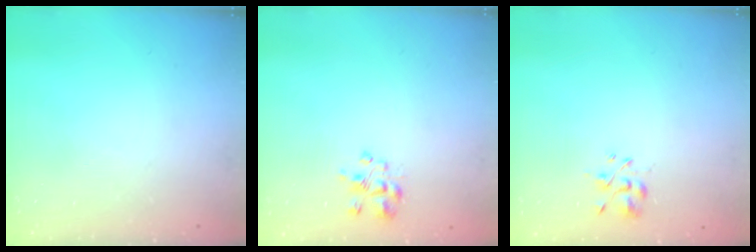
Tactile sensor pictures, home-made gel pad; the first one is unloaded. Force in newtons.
{"total": 3.5, "press": 3.5, "slide": 0.5}
{"total": 2.1, "press": 2.0, "slide": 0.6}